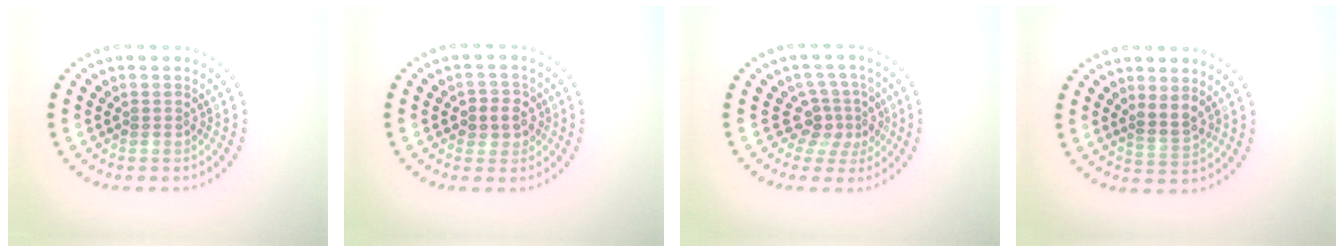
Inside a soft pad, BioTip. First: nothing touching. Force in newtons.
{"total": 2.6, "press": 2.4, "slide": 0.9}
{"total": 3.1, "press": 2.3, "slide": 2.1}
{"total": 1.9, "press": 1.6, "slide": 1.0}